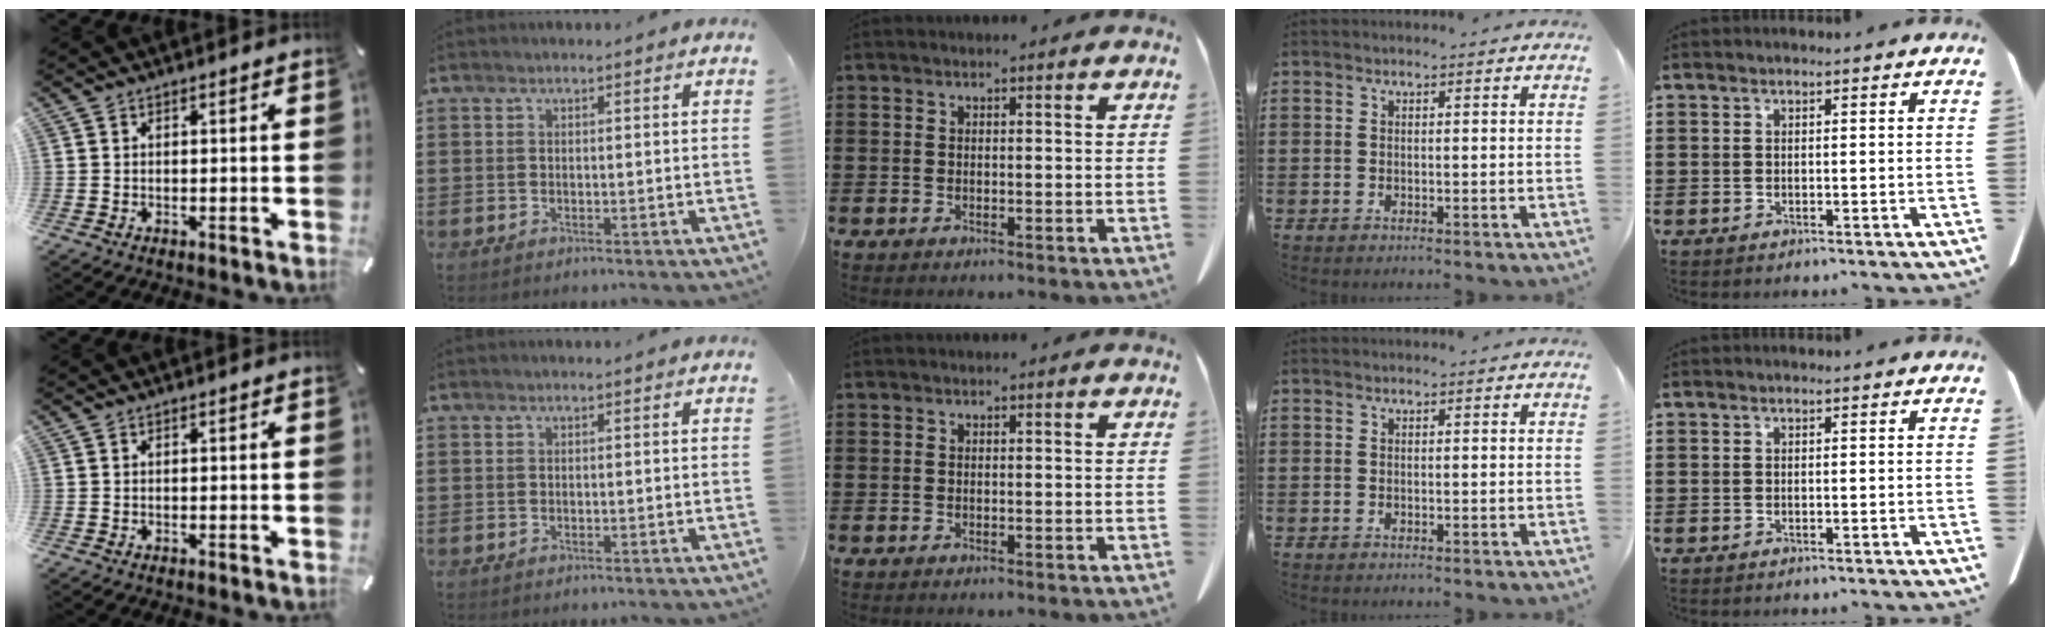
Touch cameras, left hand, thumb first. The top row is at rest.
{}